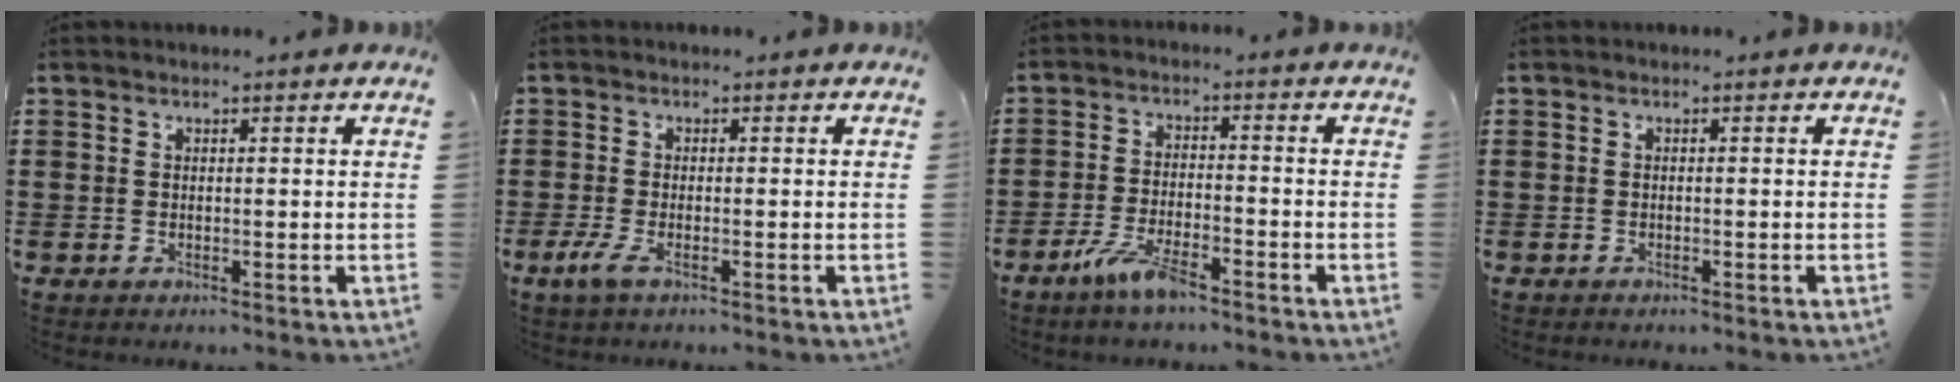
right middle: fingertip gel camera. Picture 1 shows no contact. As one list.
[{"total": 2.6, "force": [-1.3, 0.8, 2.1], "torque": [-0.057, -0.008, -0.030]}, {"total": 5.7, "force": [-4.0, 1.2, 3.9], "torque": [-0.080, -0.003, -0.075]}, {"total": 0.6, "force": [-0.5, 0.4, -0.1], "torque": [0.002, 0.003, -0.012]}]